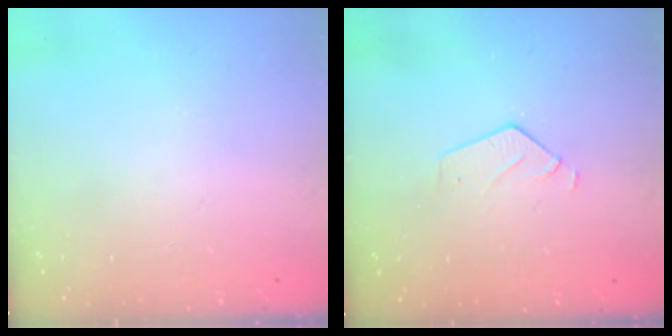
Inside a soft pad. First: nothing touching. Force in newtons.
{"total": 2.6, "press": 2.6, "slide": 0.2}